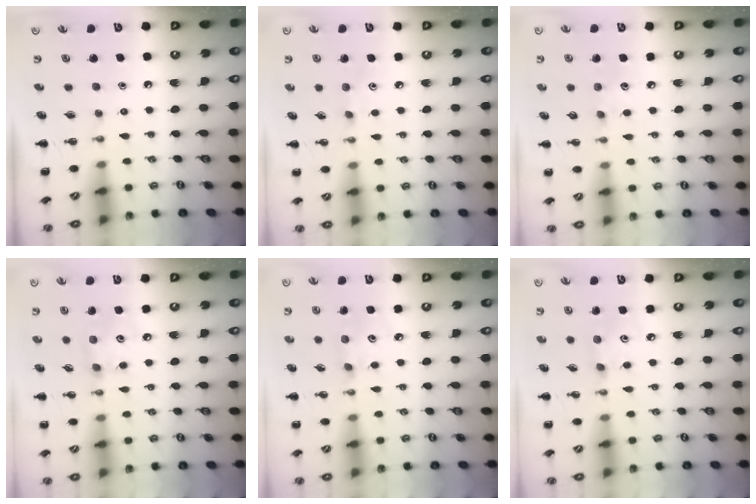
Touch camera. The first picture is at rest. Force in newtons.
{"total": 2.9, "press": 2.8, "slide": 0.8}
{"total": 4.3, "press": 4.2, "slide": 1.1}
{"total": 5.1, "press": 5.0, "slide": 0.7}
{"total": 5.4, "press": 5.3, "slide": 1.0}
{"total": 3.1, "press": 3.0, "slide": 0.7}